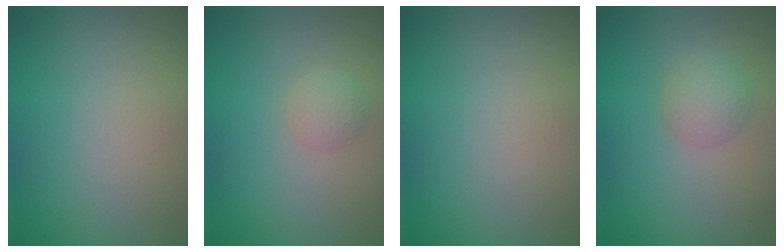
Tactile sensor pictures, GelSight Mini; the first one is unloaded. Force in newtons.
{"total": 1.4, "press": 1.4, "slide": 0.0}
{"total": 0.0}
{"total": 2.2, "press": 2.2, "slide": 0.1}